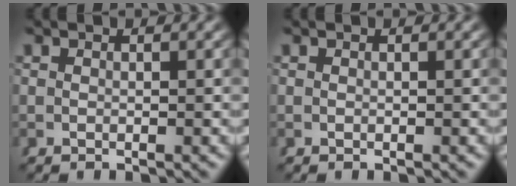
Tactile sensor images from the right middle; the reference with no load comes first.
{"total": 0.0}